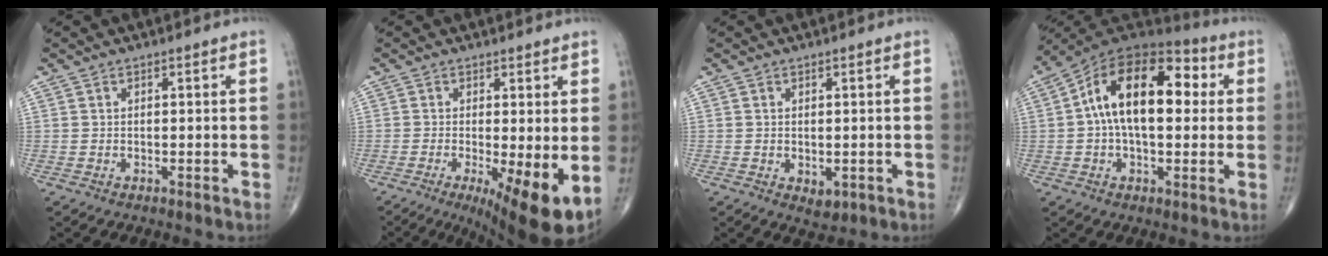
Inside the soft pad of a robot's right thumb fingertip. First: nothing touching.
{"total": 10.3, "force": [-2.5, 2.3, 9.7], "torque": [-0.146, -0.021, -0.035]}
{"total": 2.5, "force": [-0.5, 1.6, 1.8], "torque": [-0.017, -0.004, 0.000]}
{"total": 18.7, "force": [2.6, 10.3, 15.3], "torque": [-0.230, 0.037, 0.030]}